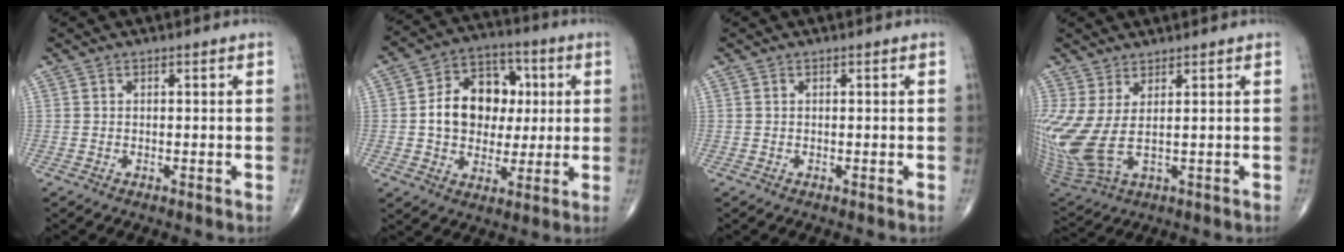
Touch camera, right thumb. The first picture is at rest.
{"total": 14.5, "force": [1.1, 11.2, 9.0], "torque": [-0.101, 0.021, 0.019]}
{"total": 0.0}
{"total": 11.3, "force": [1.6, 4.3, 10.3], "torque": [-0.267, -0.016, 0.049]}